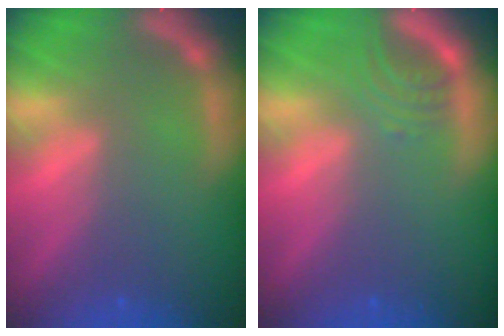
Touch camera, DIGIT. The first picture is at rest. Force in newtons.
{"total": 2.5}